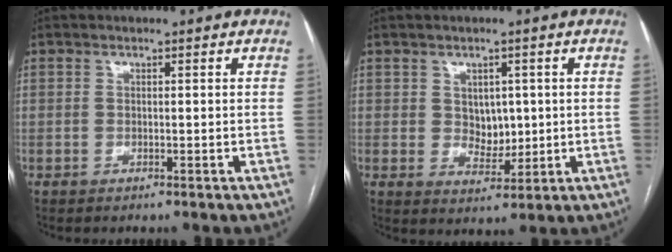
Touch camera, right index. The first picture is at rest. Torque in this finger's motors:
{"motor_torque": [0.12, 0.02, 0.03, 0.00]}